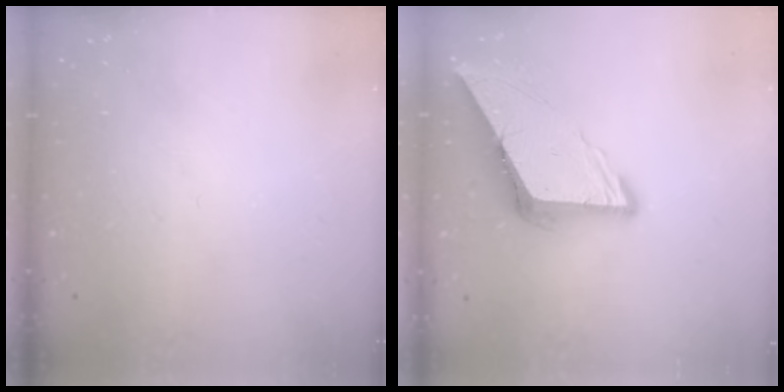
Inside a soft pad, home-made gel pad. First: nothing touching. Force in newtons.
{"total": 9.9, "press": 9.9, "slide": 1.1}